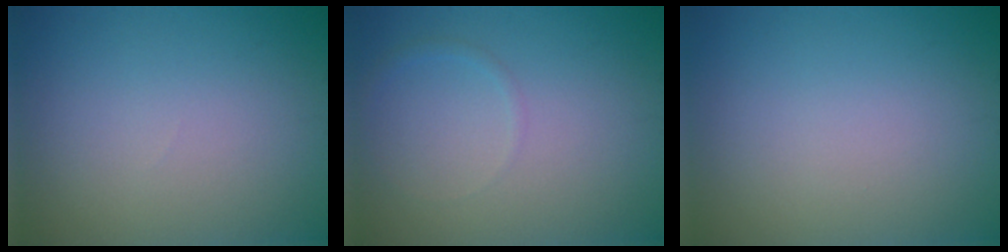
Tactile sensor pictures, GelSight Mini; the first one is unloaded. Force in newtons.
{"total": 0.7, "press": 0.7, "slide": 0.1}
{"total": 0.0}